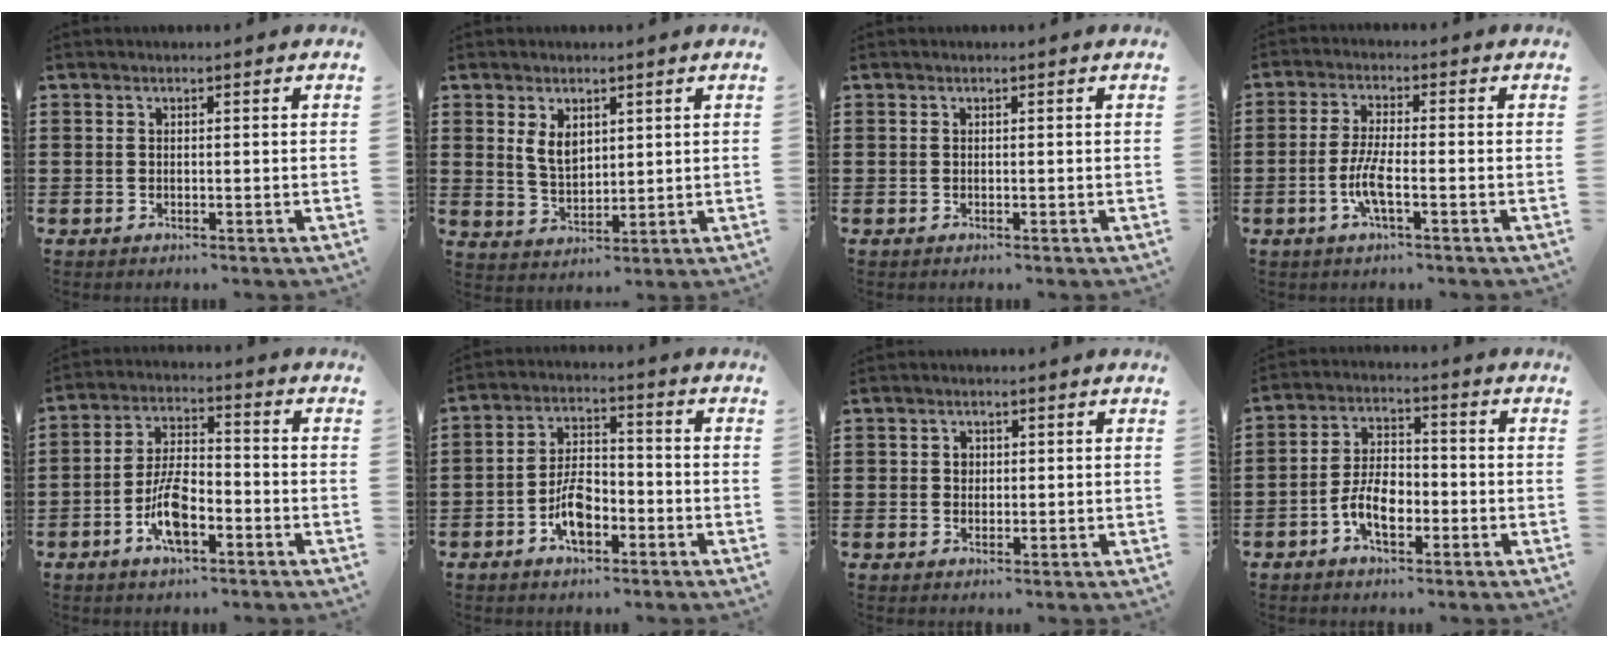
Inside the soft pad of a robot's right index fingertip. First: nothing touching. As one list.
[{"total": 4.2, "force": [1.8, 2.6, 2.8], "torque": [-0.054, 0.003, 0.031]}, {"total": 0.0}, {"total": 5.0, "force": [-1.9, 0.9, 4.6], "torque": [-0.105, -0.007, -0.044]}, {"total": 8.0, "force": [-3.4, 3.2, 6.4], "torque": [-0.137, 0.001, -0.067]}, {"total": 6.6, "force": [-3.0, 3.3, 4.9], "torque": [-0.100, 0.007, -0.059]}, {"total": 1.3, "force": [0.3, 1.1, 0.6], "torque": [-0.013, 0.007, 0.005]}, {"total": 6.3, "force": [-2.6, 3.5, 4.6], "torque": [-0.101, 0.004, -0.052]}]